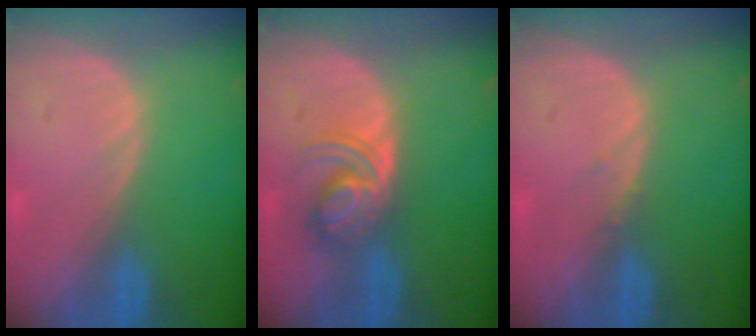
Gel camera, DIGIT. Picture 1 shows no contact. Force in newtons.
{"total": 5.7, "press": 5.5, "slide": 1.5}
{"total": 0.6, "press": 0.6, "slide": 0.3}